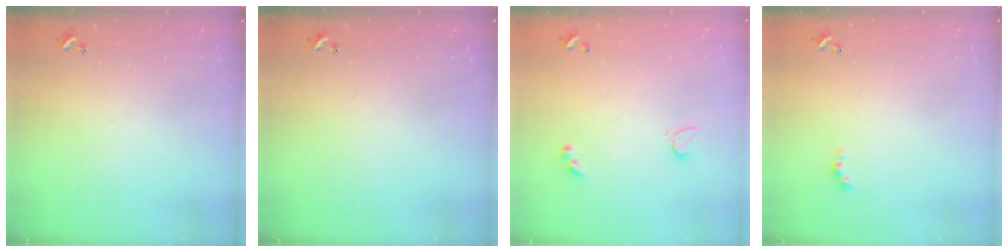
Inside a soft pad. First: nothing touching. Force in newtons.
{"total": 0.0}
{"total": 2.9, "press": 2.6, "slide": 1.3}
{"total": 1.6, "press": 1.6, "slide": 0.4}